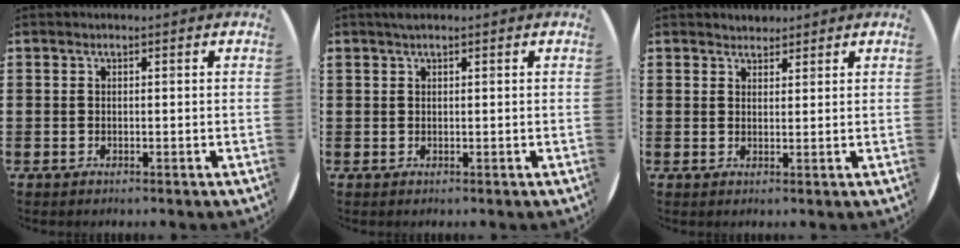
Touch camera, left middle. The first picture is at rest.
{"total": 0.6, "force": [0.5, 0.1, 0.4], "torque": [-0.007, 0.001, 0.009]}
{"total": 1.8, "force": [1.7, 0.5, -0.1], "torque": [0.000, 0.004, 0.032]}